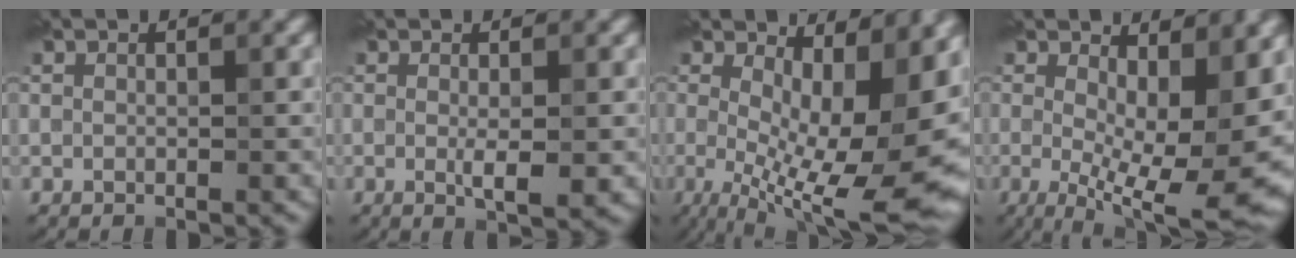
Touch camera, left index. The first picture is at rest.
{"total": 2.4, "force": [-0.2, 0.4, 2.4], "torque": [-0.039, -0.006, -0.001]}
{"total": 14.9, "force": [-0.3, 5.9, 13.6], "torque": [-0.178, -0.022, 0.020]}
{"total": 12.3, "force": [-0.1, 4.7, 11.4], "torque": [-0.153, -0.015, 0.007]}